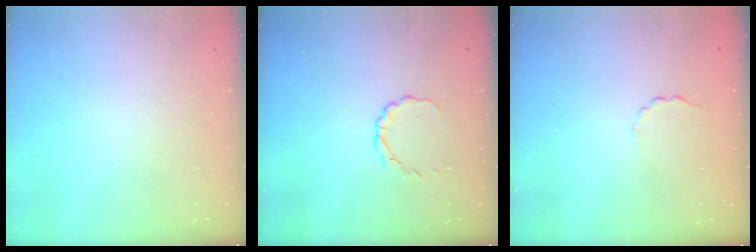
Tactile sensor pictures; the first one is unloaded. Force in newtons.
{"total": 2.4, "press": 2.2, "slide": 0.9}
{"total": 2.2, "press": 2.1, "slide": 0.6}